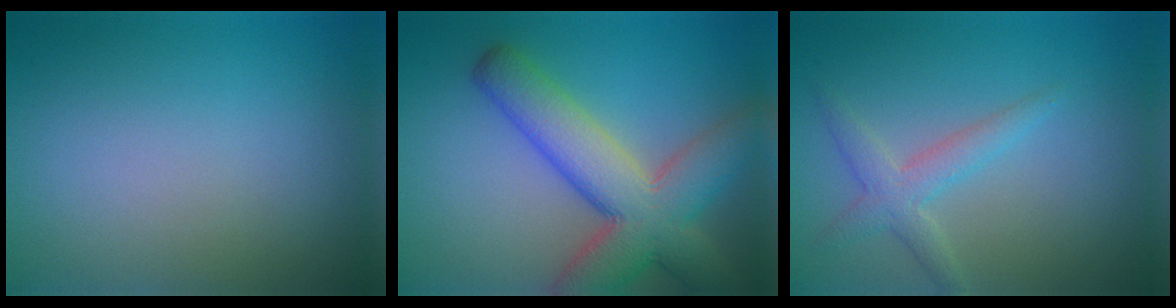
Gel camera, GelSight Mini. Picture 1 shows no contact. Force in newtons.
{"total": 8.9, "press": 8.9, "slide": 0.4}
{"total": 2.5, "press": 2.5, "slide": 0.1}